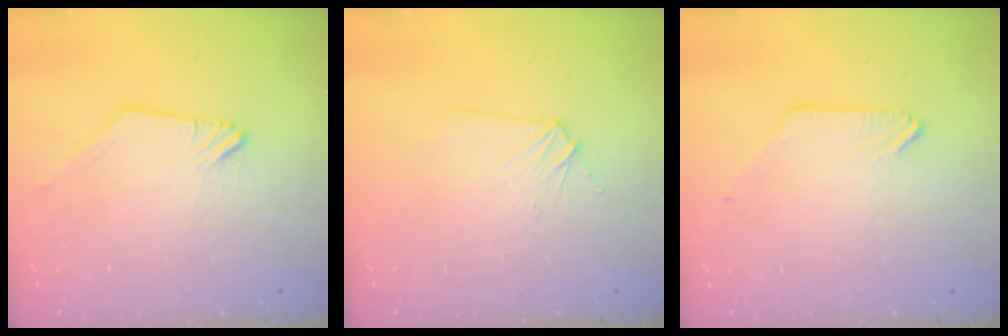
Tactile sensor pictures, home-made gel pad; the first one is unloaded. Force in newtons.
{"total": 3.4, "press": 3.4, "slide": 0.5}
{"total": 0.0}